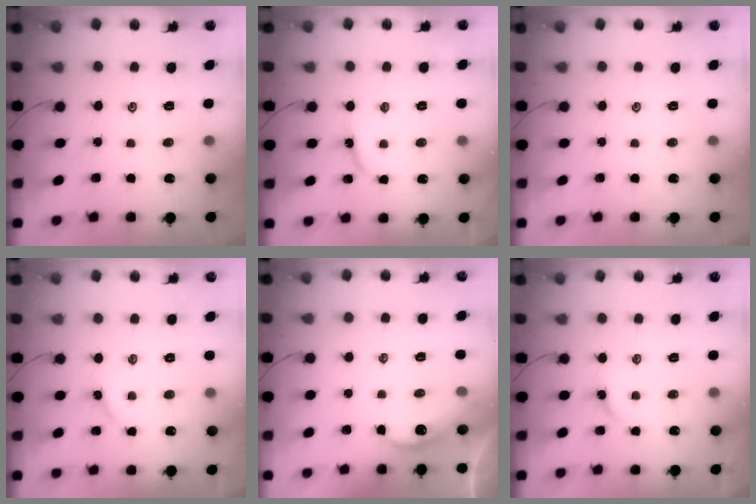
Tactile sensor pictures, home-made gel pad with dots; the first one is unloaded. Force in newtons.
{"total": 5.7, "press": 5.6, "slide": 0.6}
{"total": 0.0}
{"total": 2.5, "press": 2.4, "slide": 0.5}
{"total": 1.6, "press": 1.5, "slide": 0.2}
{"total": 4.8, "press": 4.8, "slide": 0.5}